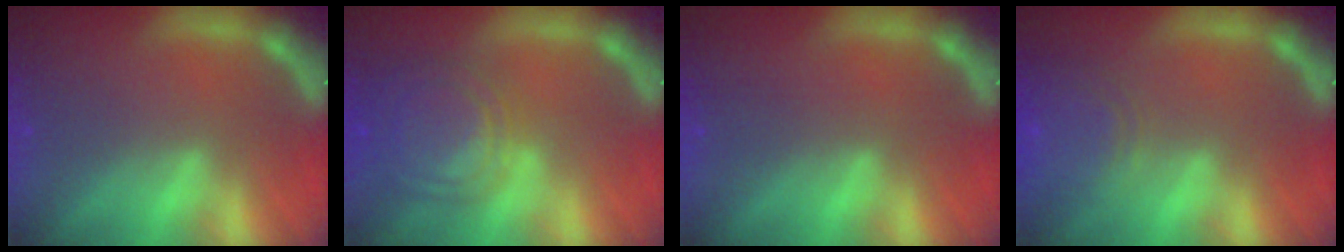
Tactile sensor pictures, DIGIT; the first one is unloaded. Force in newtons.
{"total": 8.0}
{"total": 0.0}
{"total": 6.1}